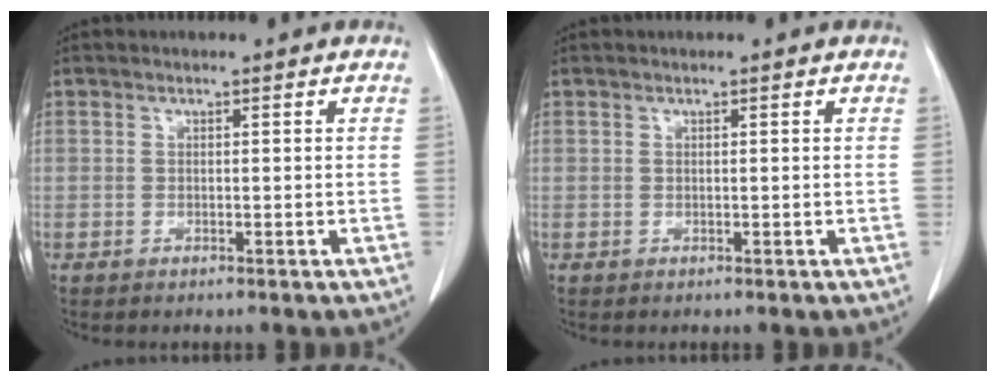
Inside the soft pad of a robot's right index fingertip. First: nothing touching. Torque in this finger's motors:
{"motor_torque": [0.00, 0.00, 0.01, 0.00]}